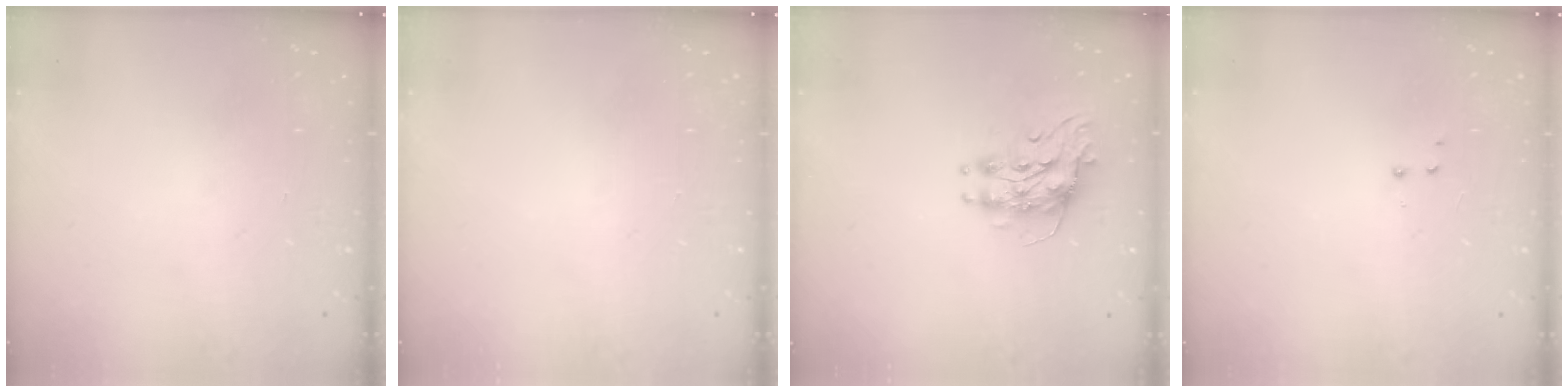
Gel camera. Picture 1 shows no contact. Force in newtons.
{"total": 0.0}
{"total": 8.1, "press": 8.1, "slide": 0.2}
{"total": 2.8, "press": 2.7, "slide": 0.5}